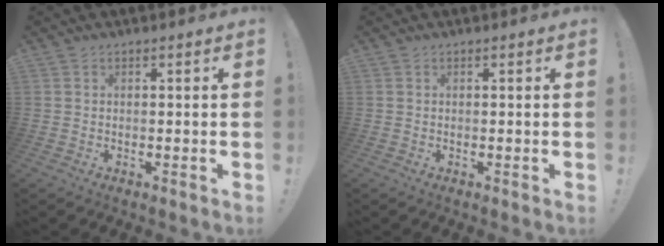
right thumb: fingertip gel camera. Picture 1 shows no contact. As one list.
[{"total": 0.0}]